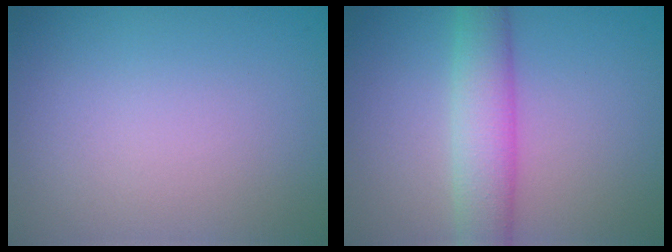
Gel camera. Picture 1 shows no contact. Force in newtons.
{"total": 5.0, "press": 5.0, "slide": 0.2}